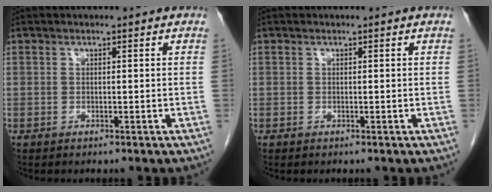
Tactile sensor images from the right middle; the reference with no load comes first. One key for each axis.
{"total": 0.0}